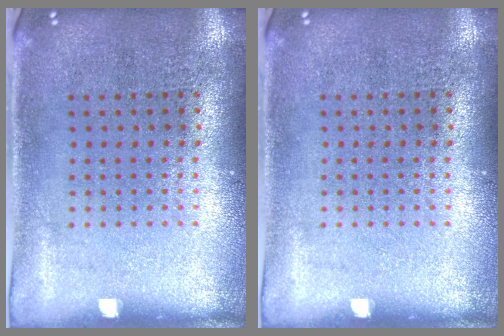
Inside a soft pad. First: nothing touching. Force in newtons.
{"total": 0.0}